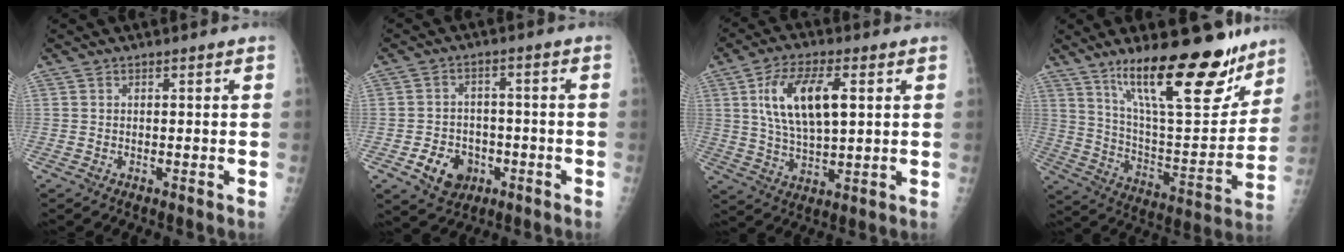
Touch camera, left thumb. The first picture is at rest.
{"total": 7.8, "force": [-3.3, 6.2, 3.4], "torque": [-0.030, 0.021, -0.047]}
{"total": 13.0, "force": [3.5, 5.7, 11.1], "torque": [-0.201, -0.006, 0.068]}
{"total": 24.2, "force": [16.2, 7.3, 16.3], "torque": [-0.211, -0.088, 0.268]}